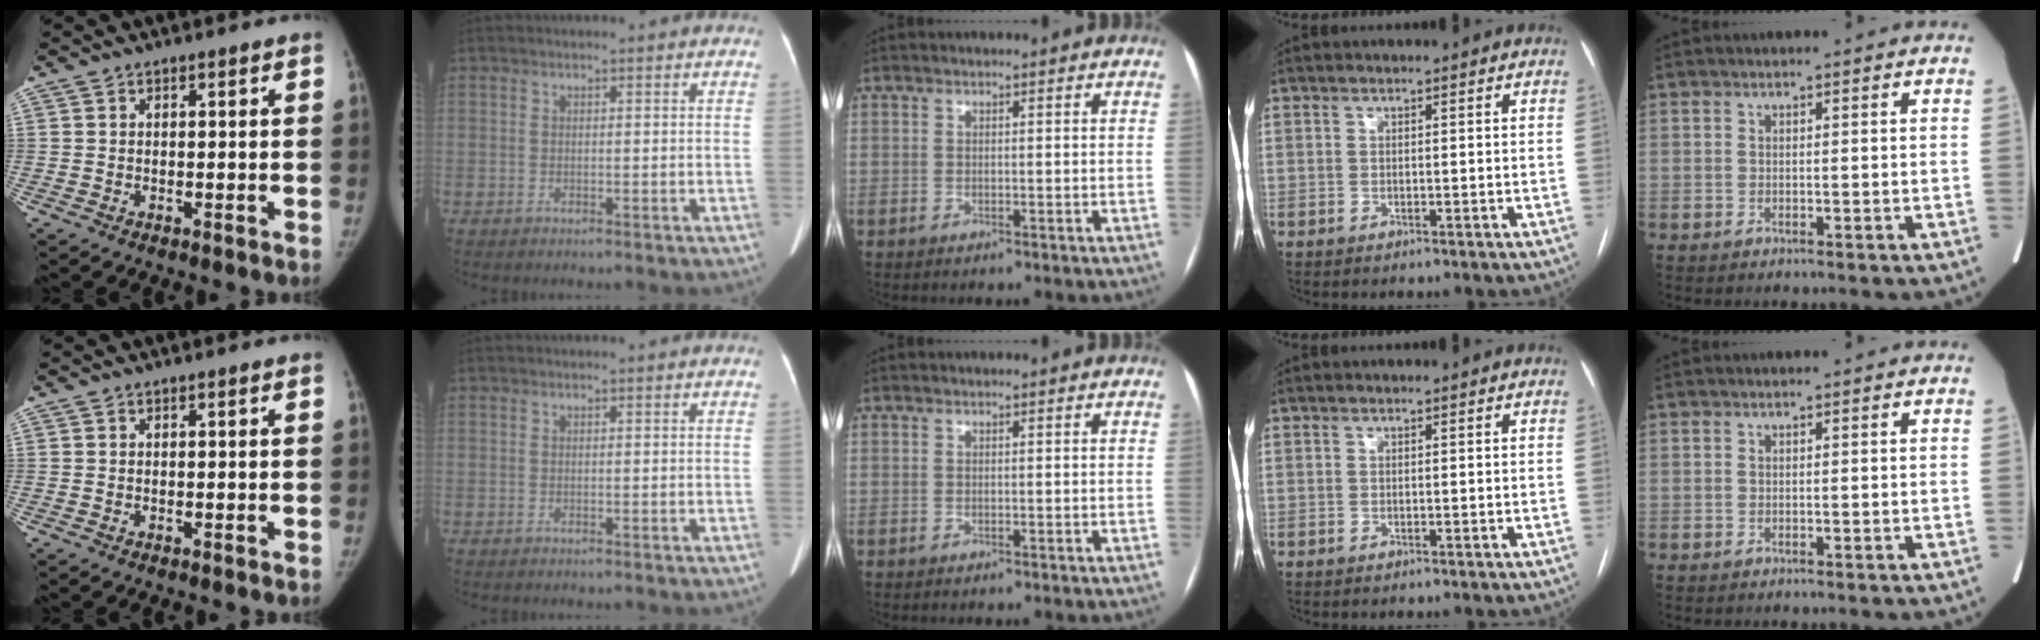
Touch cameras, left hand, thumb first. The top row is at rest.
{}